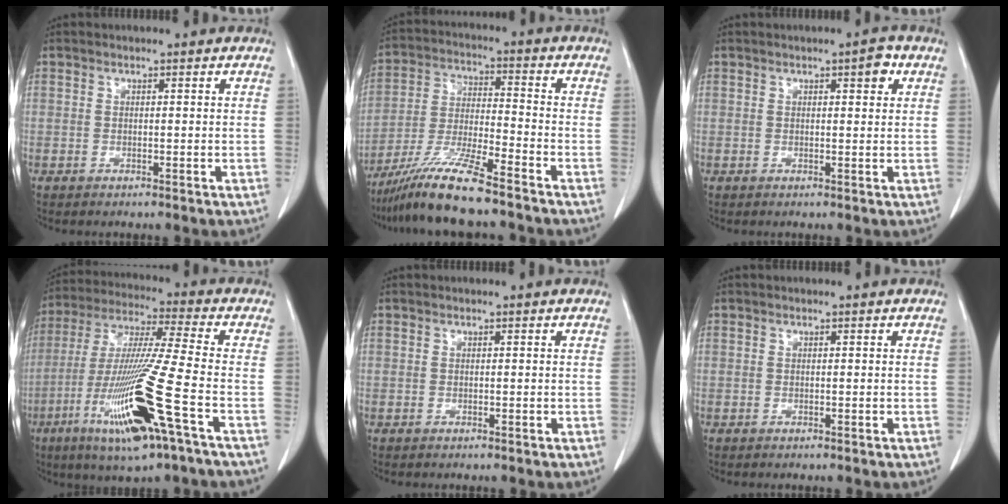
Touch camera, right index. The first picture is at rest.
{"total": 11.6, "force": [-9.1, -0.2, 7.2], "torque": [-0.142, -0.025, -0.172]}
{"total": 2.4, "force": [1.2, 0.7, 2.1], "torque": [-0.027, 0.002, 0.014]}
{"total": 19.0, "force": [-7.3, -0.2, 17.5], "torque": [-0.373, -0.037, -0.142]}
{"total": 0.0}
{"total": 0.0}